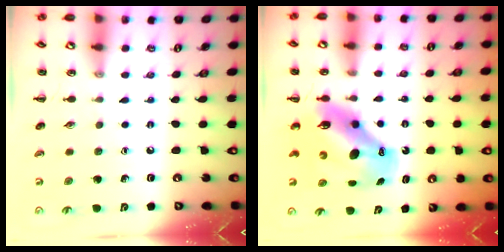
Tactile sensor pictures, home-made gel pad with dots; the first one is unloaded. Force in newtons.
{"total": 11.5, "press": 11.1, "slide": 2.9}